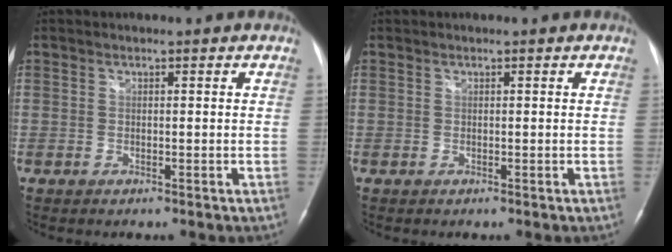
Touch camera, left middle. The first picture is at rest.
{"total": 0.0}